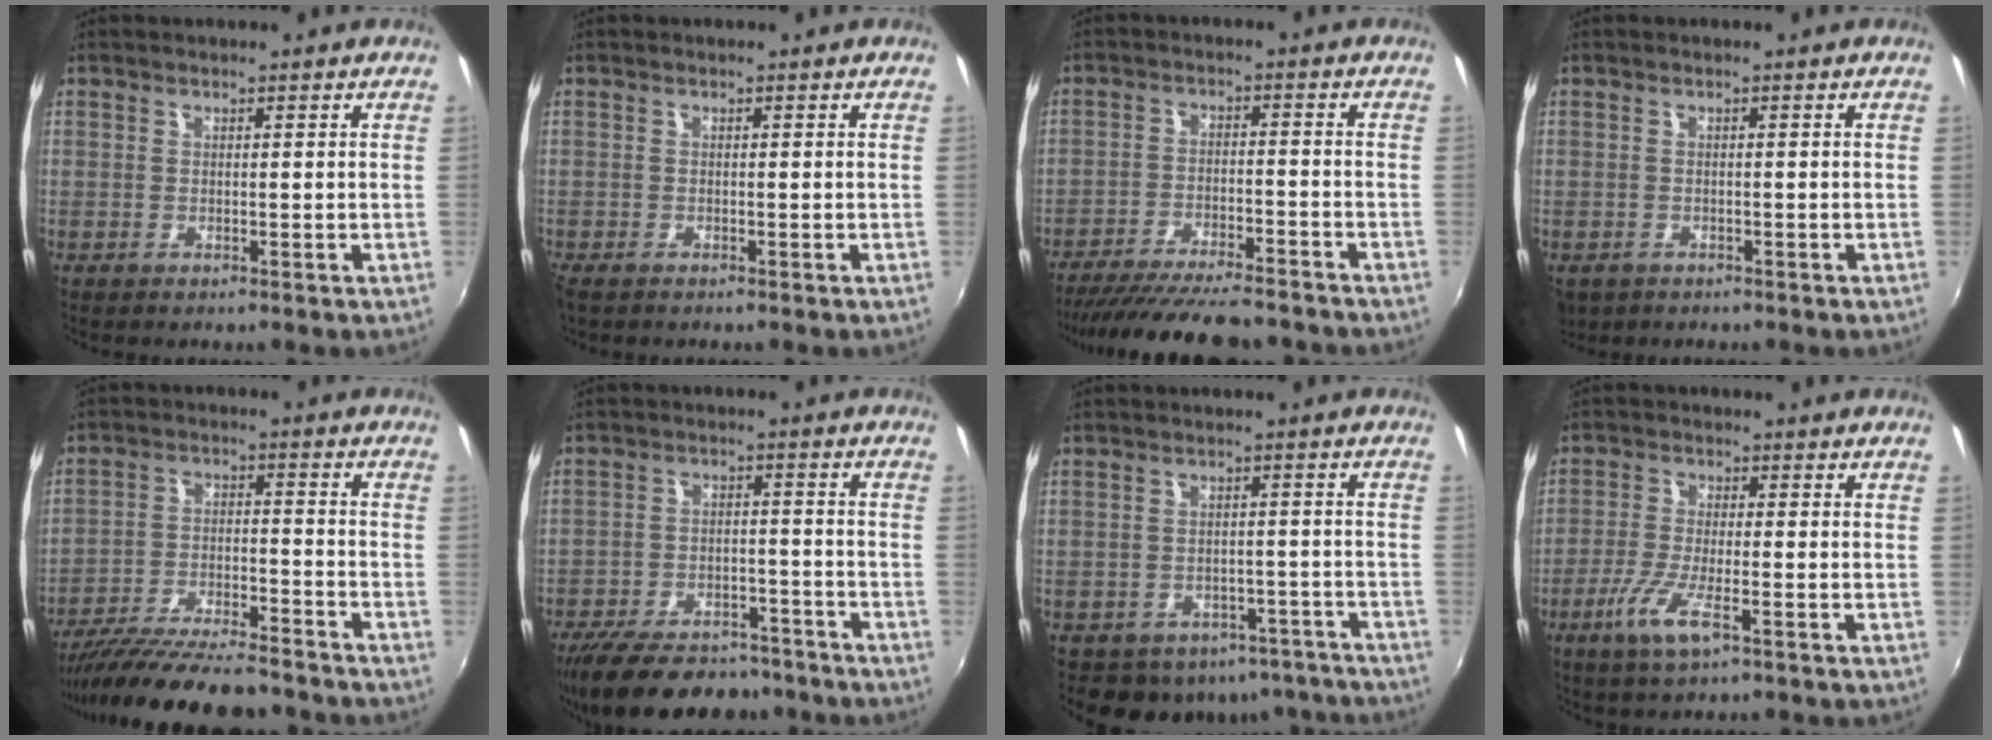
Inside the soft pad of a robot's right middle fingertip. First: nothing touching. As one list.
[{"total": 1.1, "force": [-0.9, 0.5, 0.4], "torque": [-0.013, -0.005, -0.016]}, {"total": 19.0, "force": [-16.6, 3.9, 8.3], "torque": [-0.166, -0.024, -0.243]}, {"total": 4.5, "force": [-2.2, 3.3, 2.0], "torque": [-0.046, -0.014, -0.028]}, {"total": 19.0, "force": [-16.5, 3.4, 8.7], "torque": [-0.174, -0.036, -0.263]}, {"total": 19.3, "force": [-15.6, 7.7, 8.3], "torque": [-0.181, -0.003, -0.225]}, {"total": 13.0, "force": [-9.7, 7.8, 3.6], "torque": [-0.074, 0.016, -0.098]}, {"total": 7.2, "force": [-3.7, 1.3, 6.0], "torque": [-0.134, -0.015, -0.072]}]